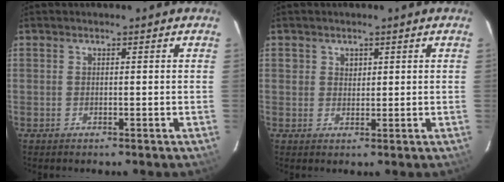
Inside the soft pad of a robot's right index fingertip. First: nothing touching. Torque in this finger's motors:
{"motor_torque": [-0.01, 0.02, 0.03, 0.01]}